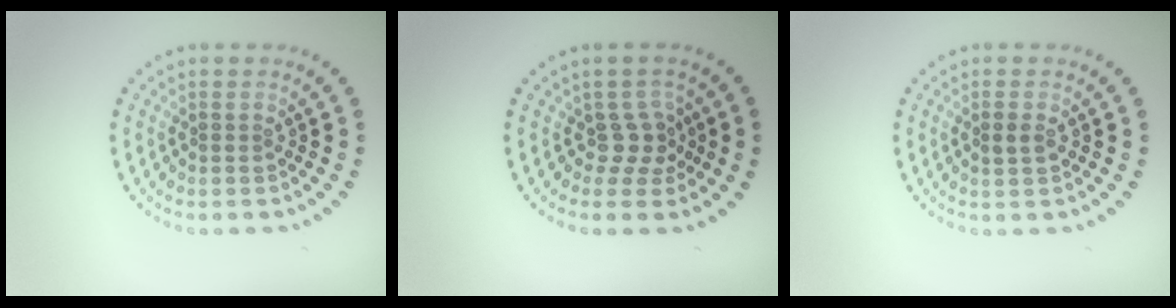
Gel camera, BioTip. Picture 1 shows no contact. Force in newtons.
{"total": 2.1, "press": 1.4, "slide": 1.5}
{"total": 1.2, "press": 1.2, "slide": 0.1}